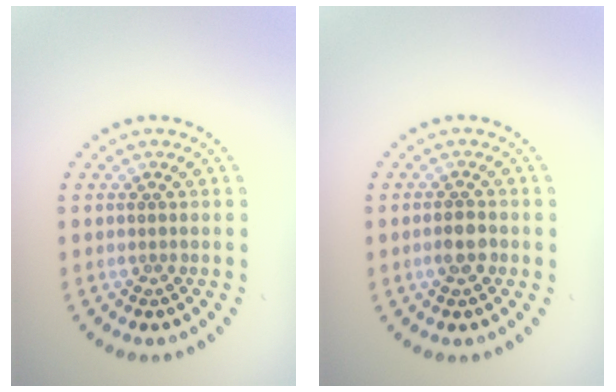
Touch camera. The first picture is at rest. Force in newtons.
{"total": 2.1, "press": 2.0, "slide": 0.6}